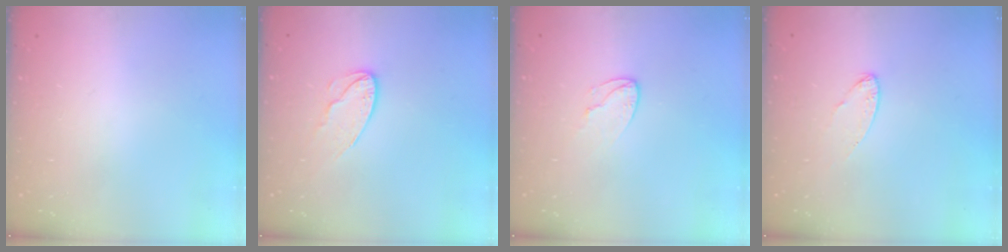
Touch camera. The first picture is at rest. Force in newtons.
{"total": 8.4, "press": 8.4, "slide": 0.1}
{"total": 6.7, "press": 6.7, "slide": 0.6}
{"total": 5.7, "press": 5.6, "slide": 0.5}